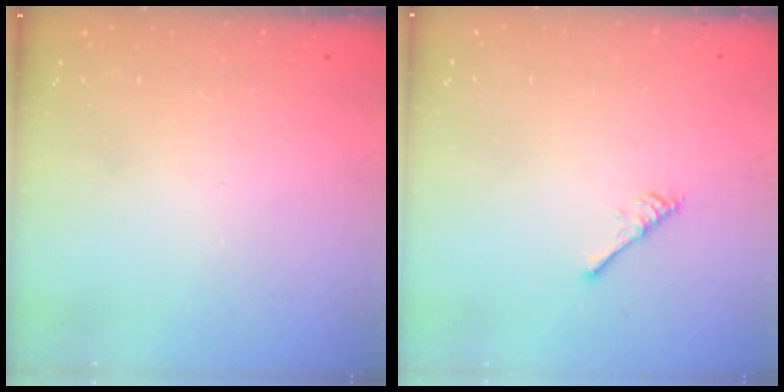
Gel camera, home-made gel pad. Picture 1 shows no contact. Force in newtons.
{"total": 2.9, "press": 2.9, "slide": 0.5}